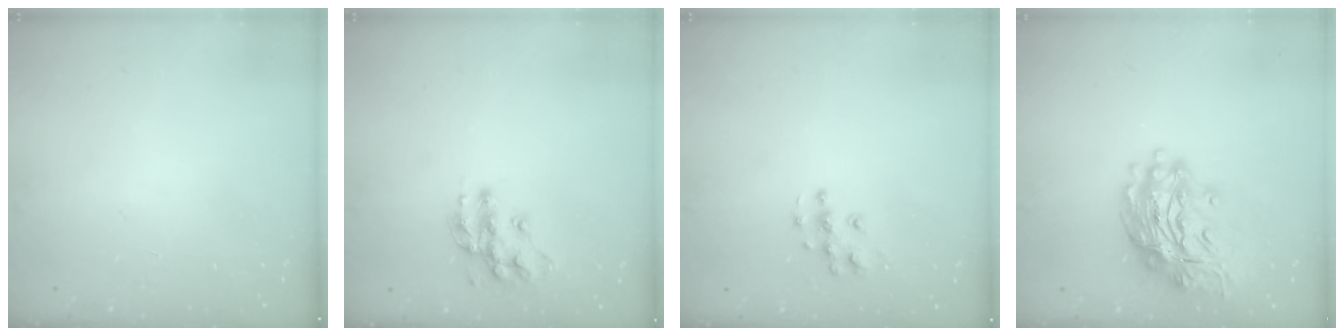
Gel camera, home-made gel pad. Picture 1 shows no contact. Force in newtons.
{"total": 12.6, "press": 12.5, "slide": 0.9}
{"total": 7.9, "press": 7.9, "slide": 0.4}
{"total": 16.8, "press": 16.7, "slide": 1.9}